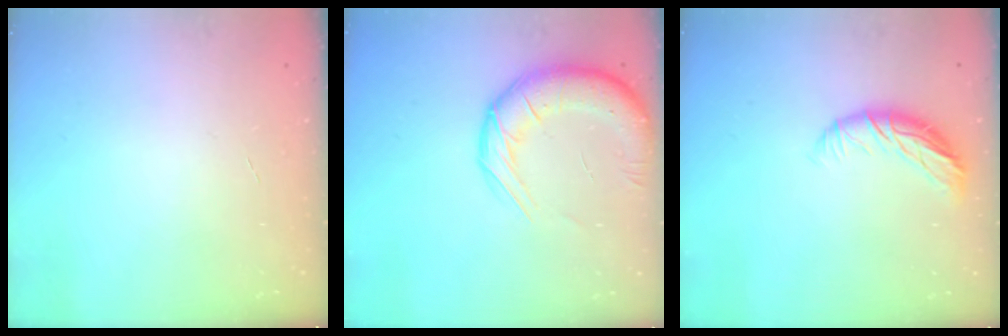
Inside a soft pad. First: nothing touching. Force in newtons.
{"total": 15.8, "press": 15.3, "slide": 3.9}
{"total": 9.3, "press": 9.2, "slide": 1.3}